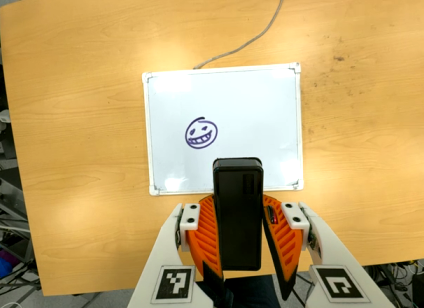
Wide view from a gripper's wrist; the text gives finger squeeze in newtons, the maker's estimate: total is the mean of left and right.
{"total": 9.1, "left": 7.8, "right": 10.5}